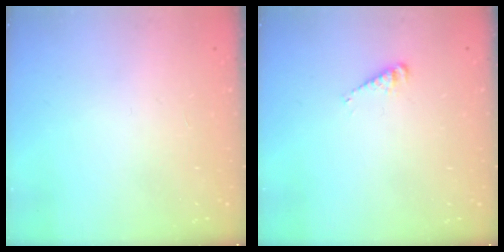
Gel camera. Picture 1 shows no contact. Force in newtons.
{"total": 3.5, "press": 3.5, "slide": 0.5}